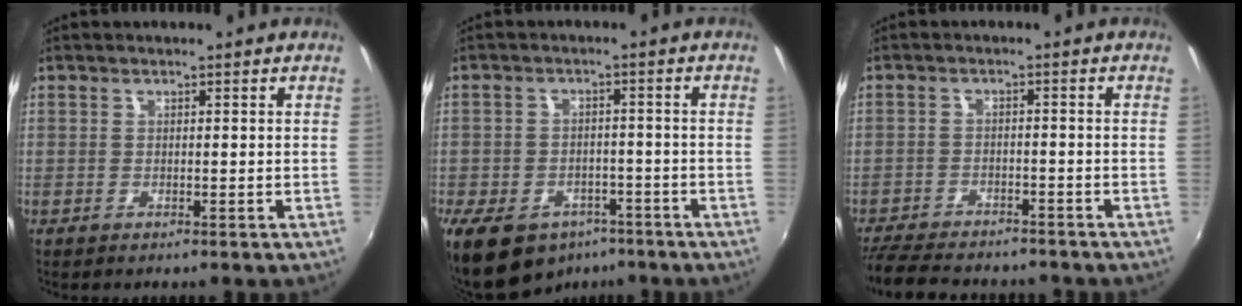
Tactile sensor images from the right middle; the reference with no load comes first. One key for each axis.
{"total": 13.4, "fx": -8.8, "fy": 8.3, "fz": 5.8, "tx": -0.146, "ty": -0.008, "tz": -0.128}
{"total": 12.7, "fx": -11.1, "fy": 3.7, "fz": 5.0, "tx": -0.122, "ty": -0.017, "tz": -0.174}